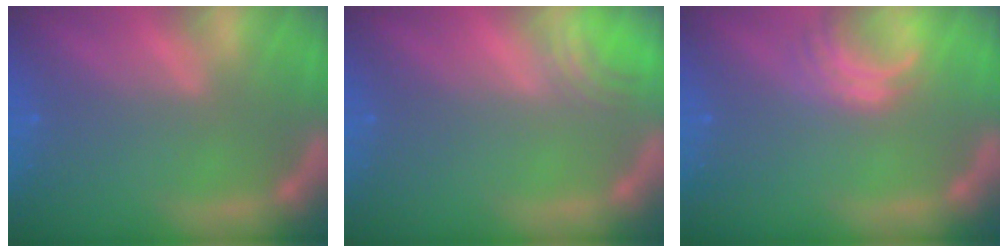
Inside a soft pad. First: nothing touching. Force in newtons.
{"total": 2.0}
{"total": 3.0}